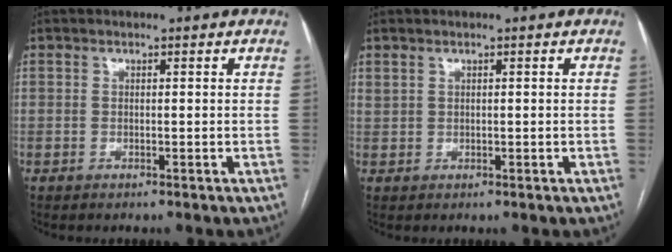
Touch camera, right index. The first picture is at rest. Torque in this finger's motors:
{"motor_torque": [-0.09, 0.15, 0.00, 0.00]}